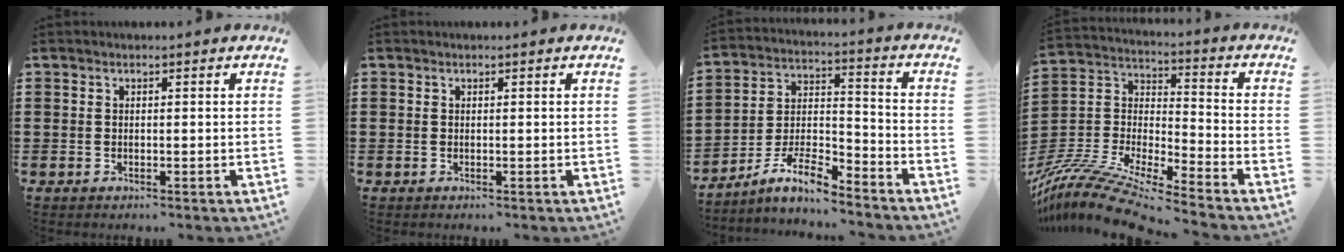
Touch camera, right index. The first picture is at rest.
{"total": 0.0}
{"total": 8.8, "force": [-7.0, 2.0, 5.0], "torque": [-0.098, 0.011, -0.135]}
{"total": 11.5, "force": [-10.6, 0.3, 4.2], "torque": [-0.103, 0.005, -0.224]}